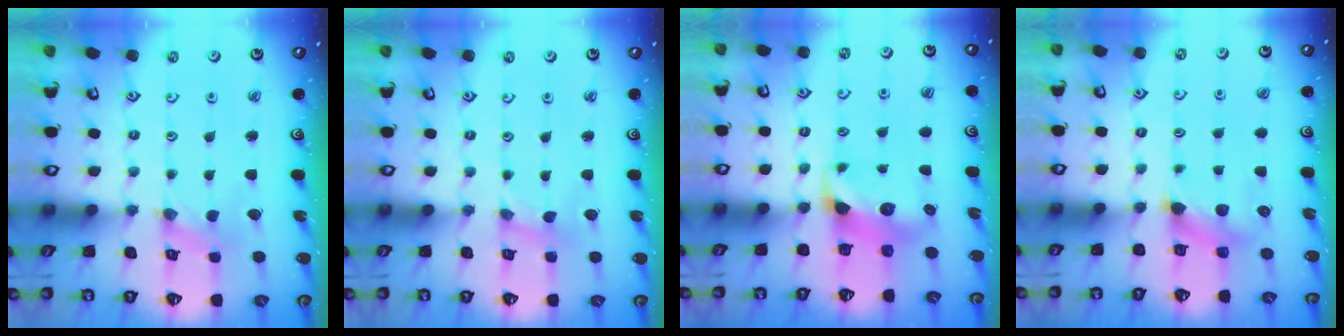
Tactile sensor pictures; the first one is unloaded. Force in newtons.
{"total": 0.8, "press": 0.8, "slide": 0.2}
{"total": 6.7, "press": 6.6, "slide": 0.8}
{"total": 5.9, "press": 5.9, "slide": 0.7}